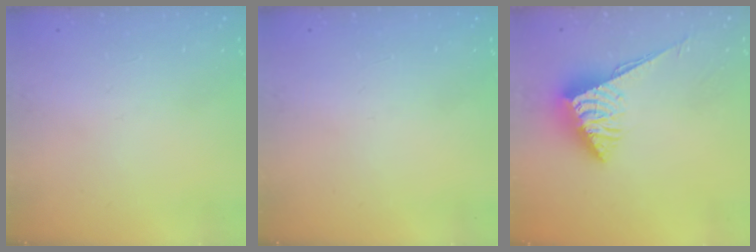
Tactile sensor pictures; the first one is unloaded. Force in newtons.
{"total": 0.0}
{"total": 6.7, "press": 6.6, "slide": 0.4}